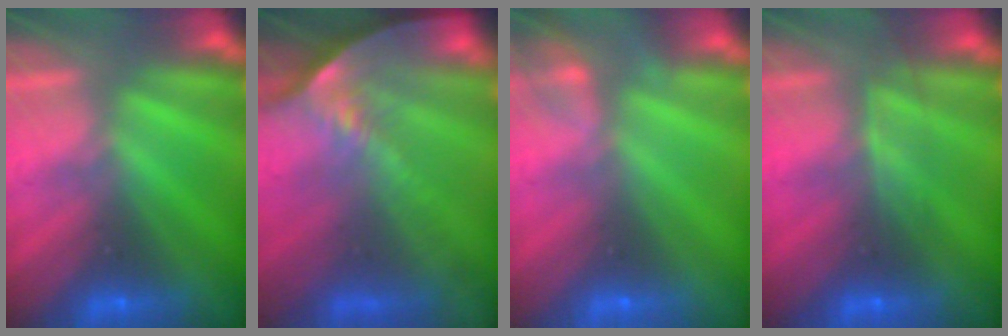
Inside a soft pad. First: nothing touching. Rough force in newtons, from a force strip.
{"total": 9.1}
{"total": 2.1}
{"total": 2.5}